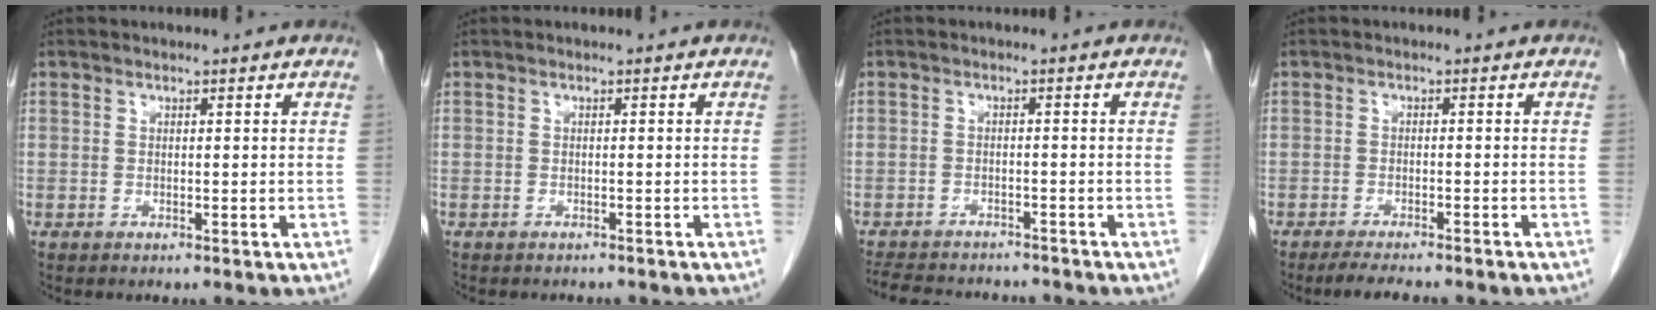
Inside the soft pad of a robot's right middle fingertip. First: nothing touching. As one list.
[{"total": 2.5, "force": [-2.2, 0.8, 0.5], "torque": [-0.013, -0.004, -0.026]}, {"total": 11.3, "force": [-10.2, 3.2, 3.8], "torque": [-0.080, -0.001, -0.139]}, {"total": 5.8, "force": [-4.9, 0.6, 3.0], "torque": [-0.047, -0.012, -0.071]}]